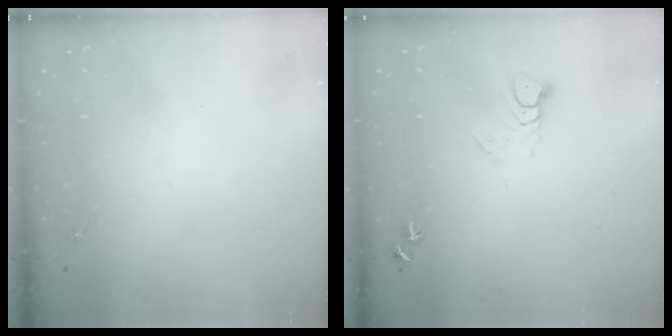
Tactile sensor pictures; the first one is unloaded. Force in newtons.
{"total": 4.6, "press": 4.5, "slide": 0.5}